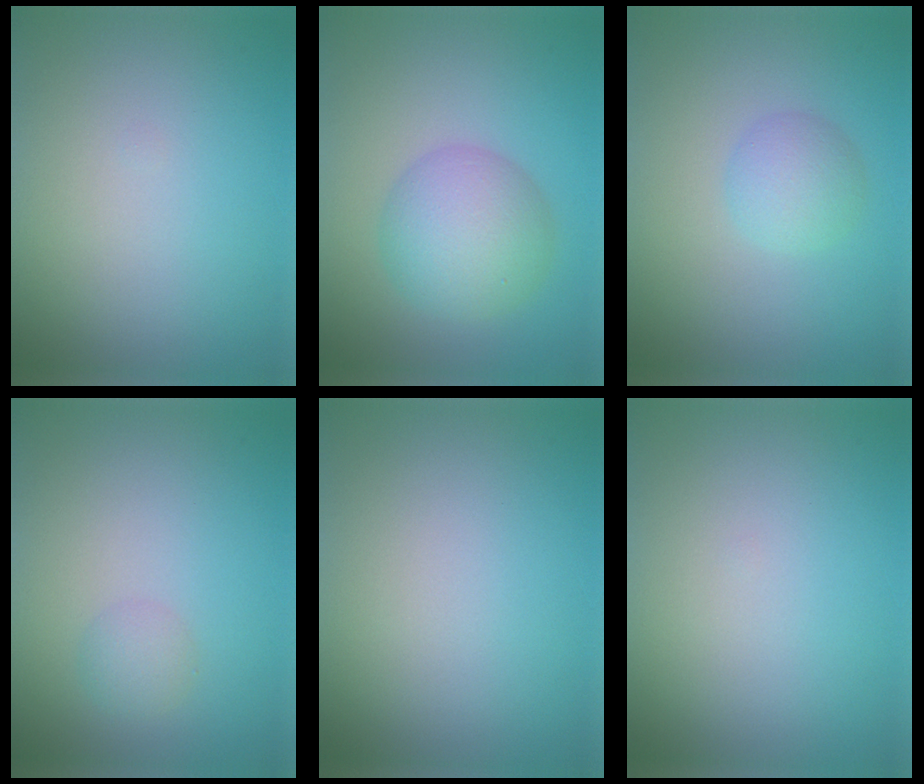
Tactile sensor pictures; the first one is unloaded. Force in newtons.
{"total": 5.7, "press": 5.7, "slide": 0.1}
{"total": 2.5, "press": 2.5, "slide": 0.1}
{"total": 1.4, "press": 1.4, "slide": 0.0}
{"total": 0.0}
{"total": 0.0}